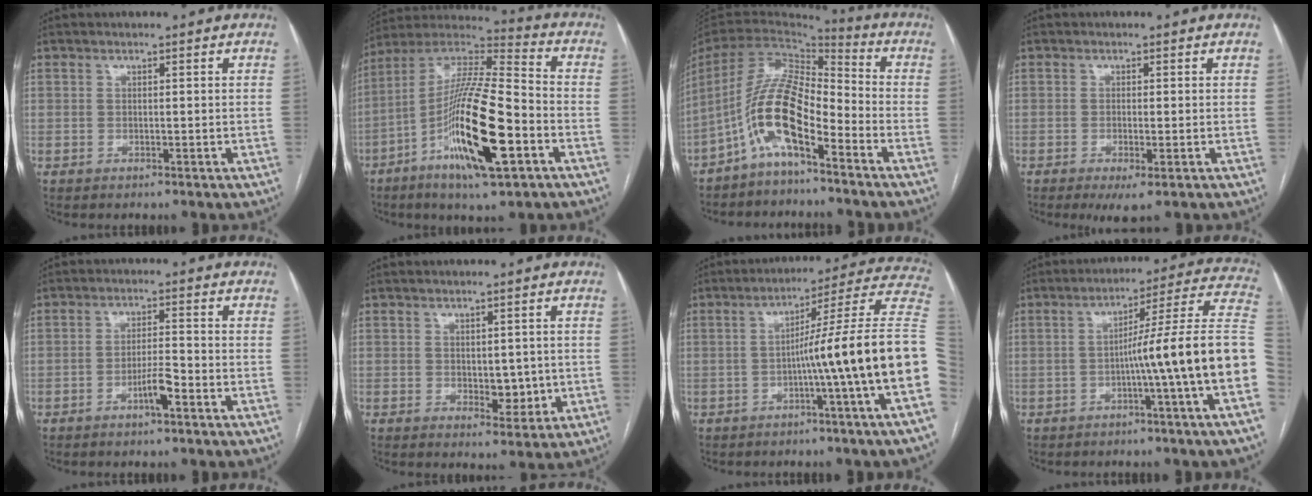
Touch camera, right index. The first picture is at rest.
{"total": 19.8, "force": [-7.0, 2.9, 18.2], "torque": [-0.361, -0.014, -0.123]}
{"total": 11.5, "force": [-5.8, 3.5, 9.3], "torque": [-0.194, 0.026, -0.108]}
{"total": 3.2, "force": [-1.4, 0.6, 2.8], "torque": [-0.045, -0.009, -0.018]}
{"total": 4.0, "force": [-2.1, 0.4, 3.4], "torque": [-0.060, 0.001, -0.039]}
{"total": 4.4, "force": [-0.2, 2.5, 3.6], "torque": [-0.043, -0.003, 0.006]}
{"total": 16.6, "force": [-3.1, -2.8, 16.0], "torque": [-0.190, 0.021, -0.060]}
{"total": 15.6, "force": [-3.4, -2.4, 15.0], "torque": [-0.194, 0.025, -0.060]}